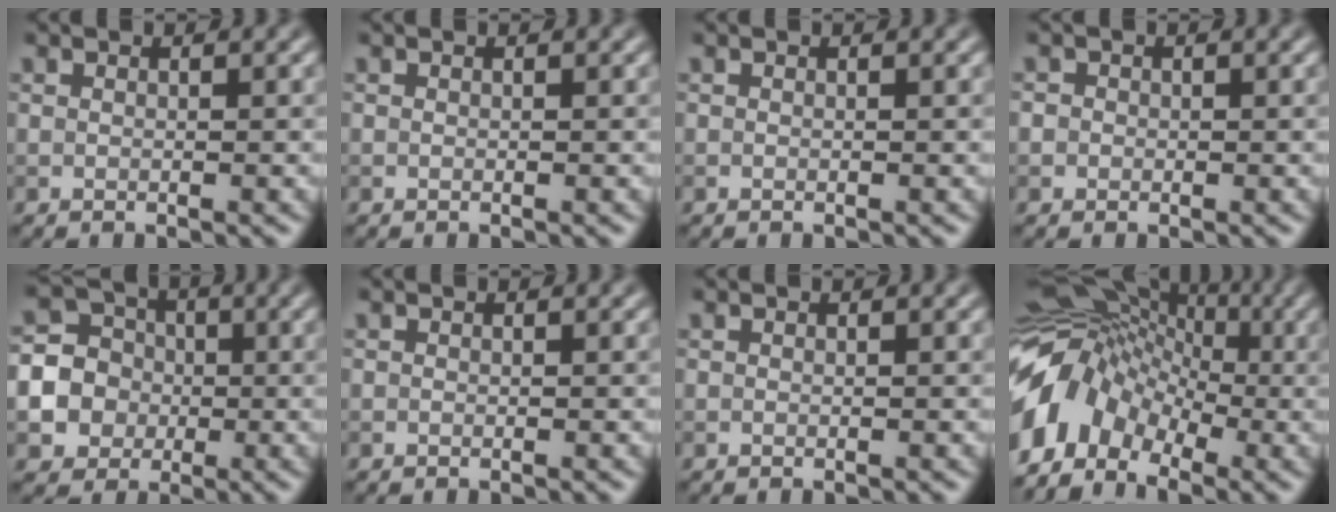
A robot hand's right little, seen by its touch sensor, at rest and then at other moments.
{"total": 0.0}
{"total": 0.0}
{"total": 1.0, "force": [0.1, 1.0, 0.2], "torque": [0.002, -0.001, -0.004]}
{"total": 8.3, "force": [-1.5, 7.8, 2.2], "torque": [-0.064, 0.005, -0.053]}
{"total": 0.0}
{"total": 0.0}
{"total": 9.3, "force": [-3.1, 6.8, 5.6], "torque": [-0.103, 0.002, -0.073]}